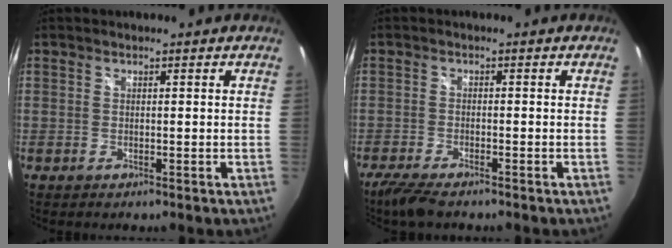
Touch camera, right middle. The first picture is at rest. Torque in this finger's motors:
{"motor_torque": [0.60, -0.59, 0.16, 0.06]}